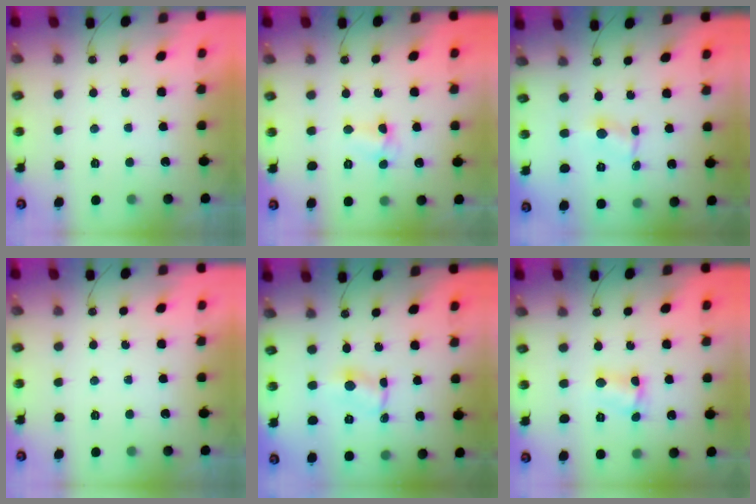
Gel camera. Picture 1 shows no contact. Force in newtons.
{"total": 3.9, "press": 3.9, "slide": 0.4}
{"total": 0.7, "press": 0.7, "slide": 0.1}
{"total": 0.0}
{"total": 1.3, "press": 1.3, "slide": 0.2}
{"total": 3.2, "press": 3.1, "slide": 0.4}